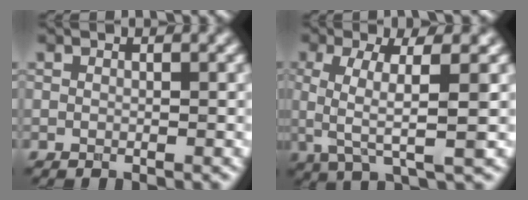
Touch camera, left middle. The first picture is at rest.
{"total": 5.5, "force": [0.3, 1.5, 5.3], "torque": [-0.103, 0.002, 0.003]}